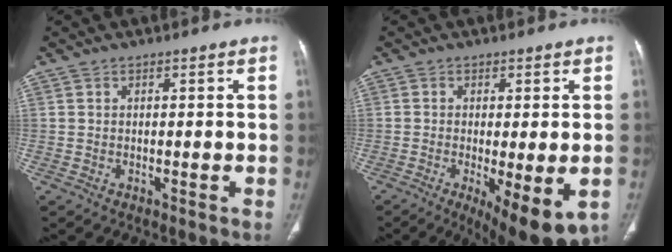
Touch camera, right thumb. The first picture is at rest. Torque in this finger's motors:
{"motor_torque": [0.08, 0.50, -0.09, -0.13, 0.26]}